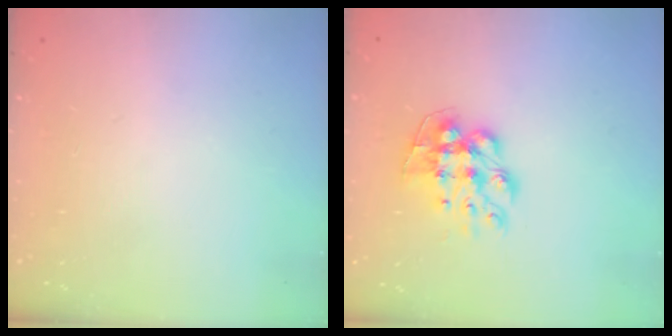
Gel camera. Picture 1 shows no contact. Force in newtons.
{"total": 9.9, "press": 9.8, "slide": 0.5}